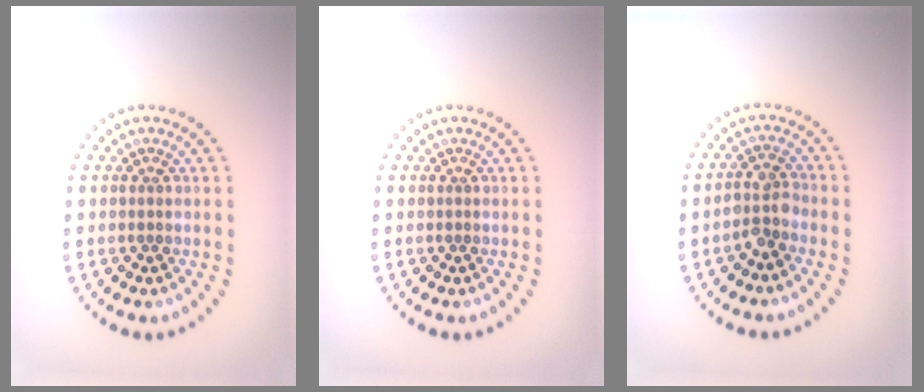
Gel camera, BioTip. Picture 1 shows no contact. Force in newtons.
{"total": 0.0}
{"total": 2.5, "press": 2.1, "slide": 1.3}